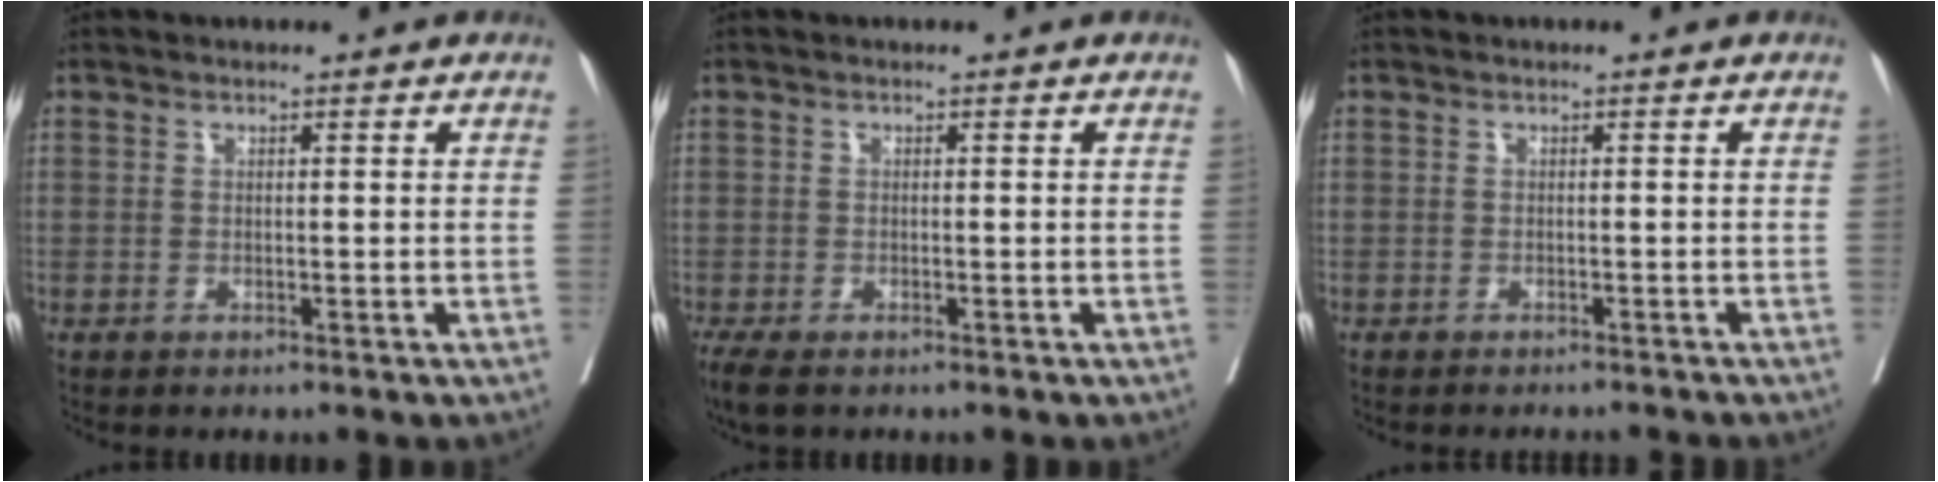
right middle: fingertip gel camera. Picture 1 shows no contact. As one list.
[{"total": 4.7, "force": [-3.4, 1.8, 2.7], "torque": [-0.052, -0.016, -0.056]}, {"total": 3.2, "force": [-3.1, -0.2, 0.4], "torque": [-0.001, -0.009, -0.037]}]